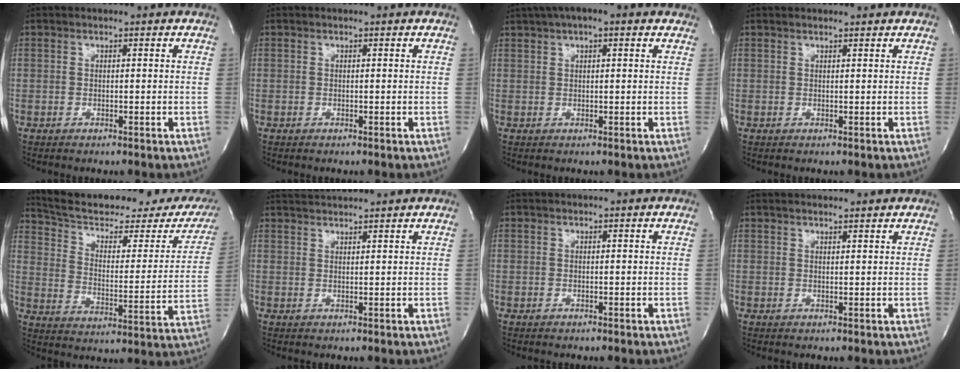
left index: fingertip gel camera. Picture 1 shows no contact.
{"total": 0.0}
{"total": 8.0, "force": [5.4, 2.2, 5.4], "torque": [-0.090, 0.042, 0.080]}
{"total": 1.9, "force": [1.8, 0.1, 0.4], "torque": [-0.010, 0.012, 0.025]}
{"total": 27.0, "force": [23.7, 6.2, 11.5], "torque": [-0.177, -0.041, 0.308]}
{"total": 4.7, "force": [4.6, -0.9, 0.9], "torque": [-0.015, 0.023, 0.074]}
{"total": 0.0}
{"total": 3.2, "force": [3.1, 0.3, 0.8], "torque": [-0.017, 0.014, 0.041]}